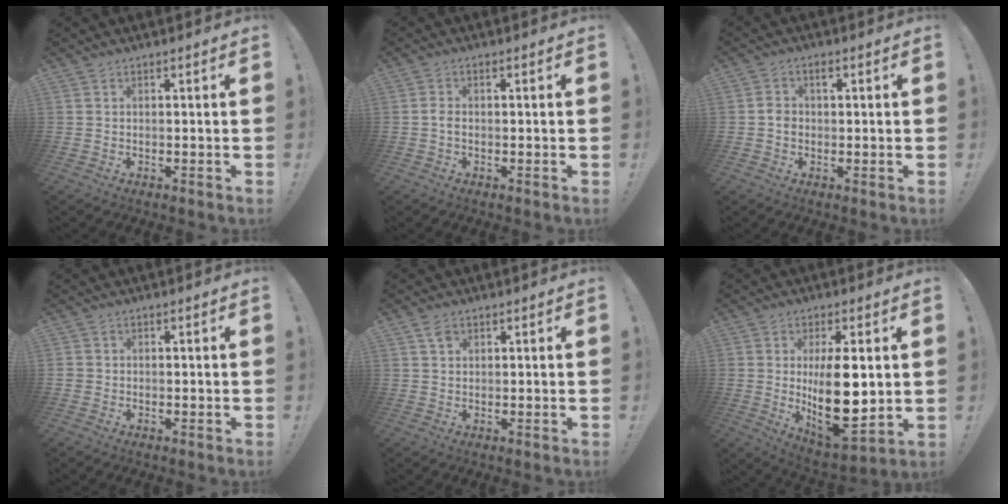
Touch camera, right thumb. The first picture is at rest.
{"total": 1.6, "force": [-0.3, 0.6, 1.4], "torque": [-0.025, 0.005, -0.005]}
{"total": 2.4, "force": [-0.1, 1.9, 1.5], "torque": [-0.014, 0.001, -0.006]}
{"total": 1.0, "force": [-0.5, 0.8, 0.4], "torque": [-0.007, 0.004, -0.009]}
{"total": 2.0, "force": [1.3, 1.2, 0.9], "torque": [-0.005, -0.006, 0.021]}
{"total": 17.5, "force": [1.2, 7.7, 15.7], "torque": [-0.260, -0.029, 0.025]}